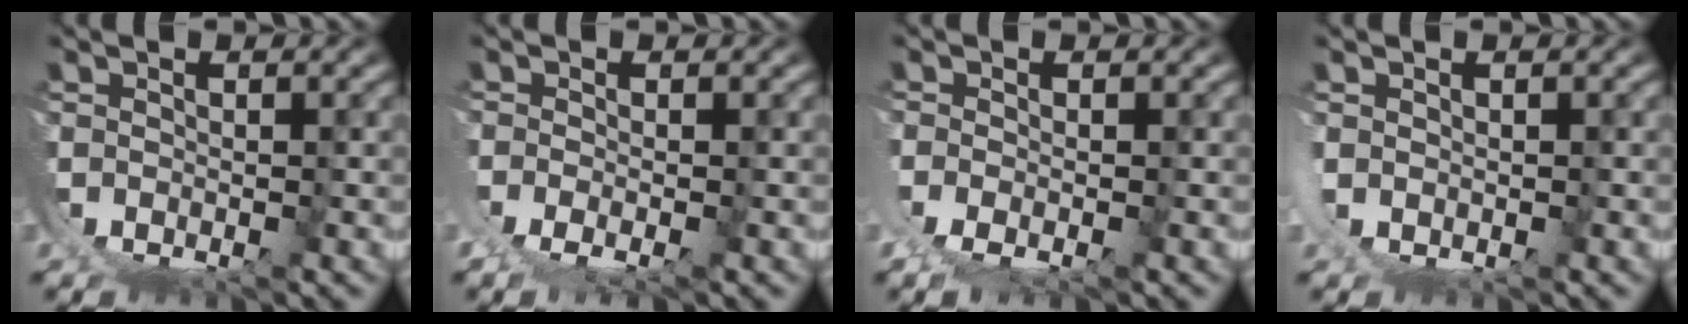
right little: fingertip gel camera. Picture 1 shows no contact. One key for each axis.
{"total": 2.0, "fx": 0.0, "fy": -1.7, "fz": 1.0, "tx": -0.014, "ty": -0.001, "tz": 0.006}
{"total": 1.5, "fx": 0.1, "fy": -1.2, "fz": 1.0, "tx": -0.016, "ty": -0.004, "tz": 0.008}
{"total": 1.5, "fx": 1.4, "fy": -0.6, "fz": 0.1, "tx": -0.011, "ty": 0.007, "tz": 0.024}